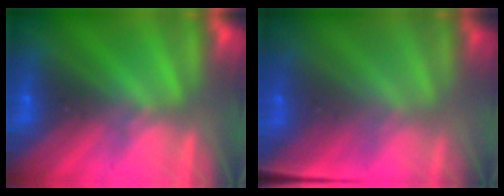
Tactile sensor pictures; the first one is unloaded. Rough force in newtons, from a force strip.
{"total": 1.1}